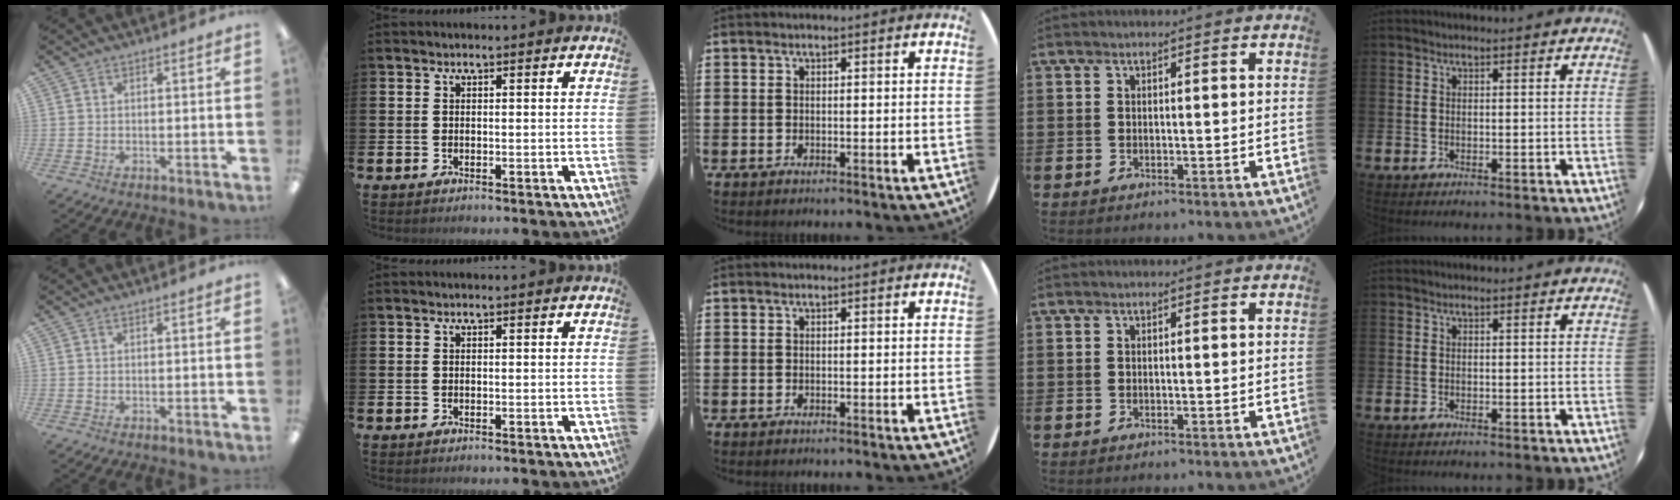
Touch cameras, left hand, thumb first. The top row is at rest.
{}